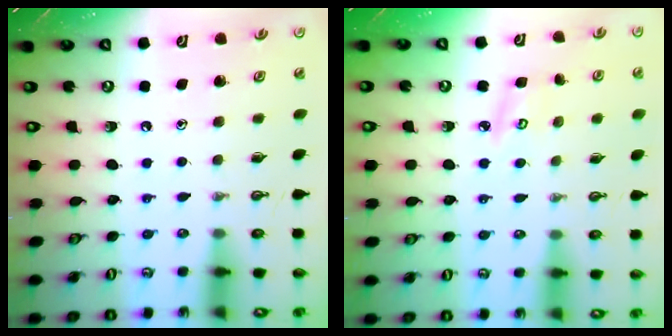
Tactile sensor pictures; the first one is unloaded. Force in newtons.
{"total": 3.8, "press": 3.8, "slide": 0.3}